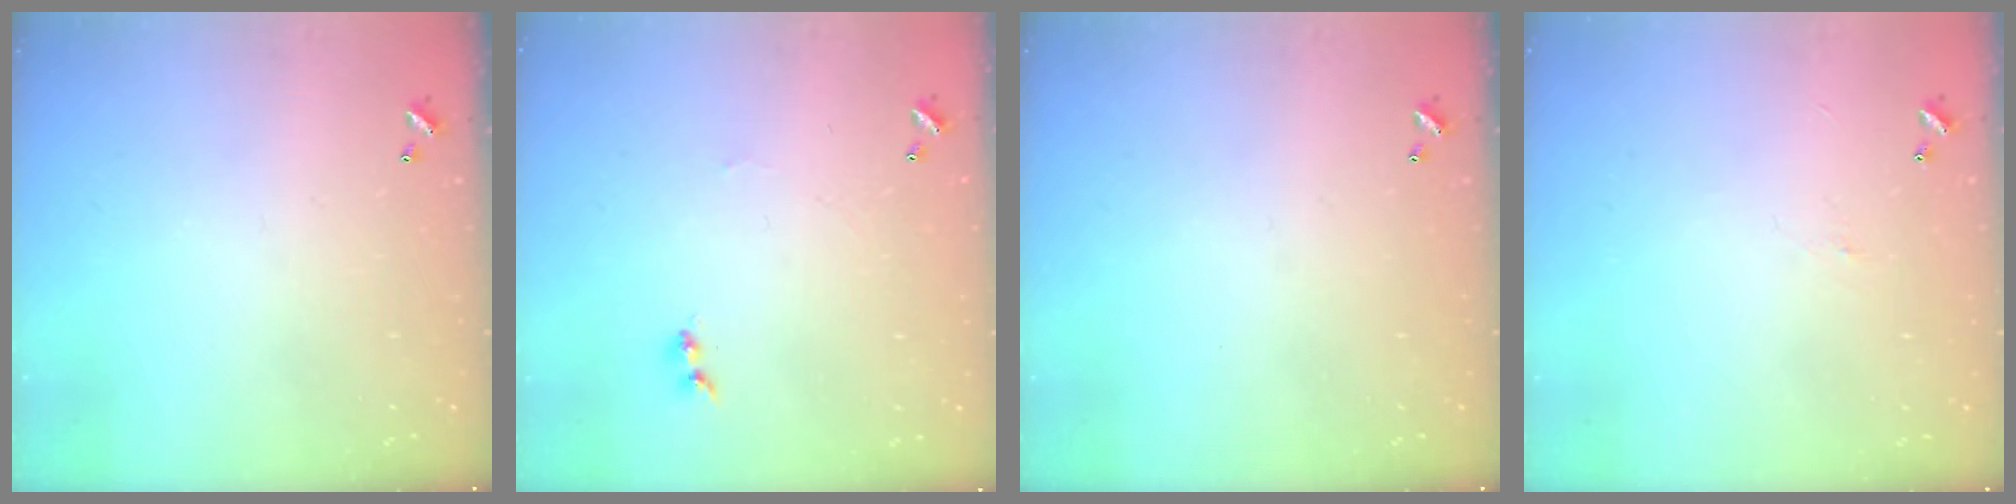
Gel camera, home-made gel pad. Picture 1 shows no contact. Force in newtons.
{"total": 1.1, "press": 0.9, "slide": 0.5}
{"total": 0.0}
{"total": 1.8, "press": 1.7, "slide": 0.6}